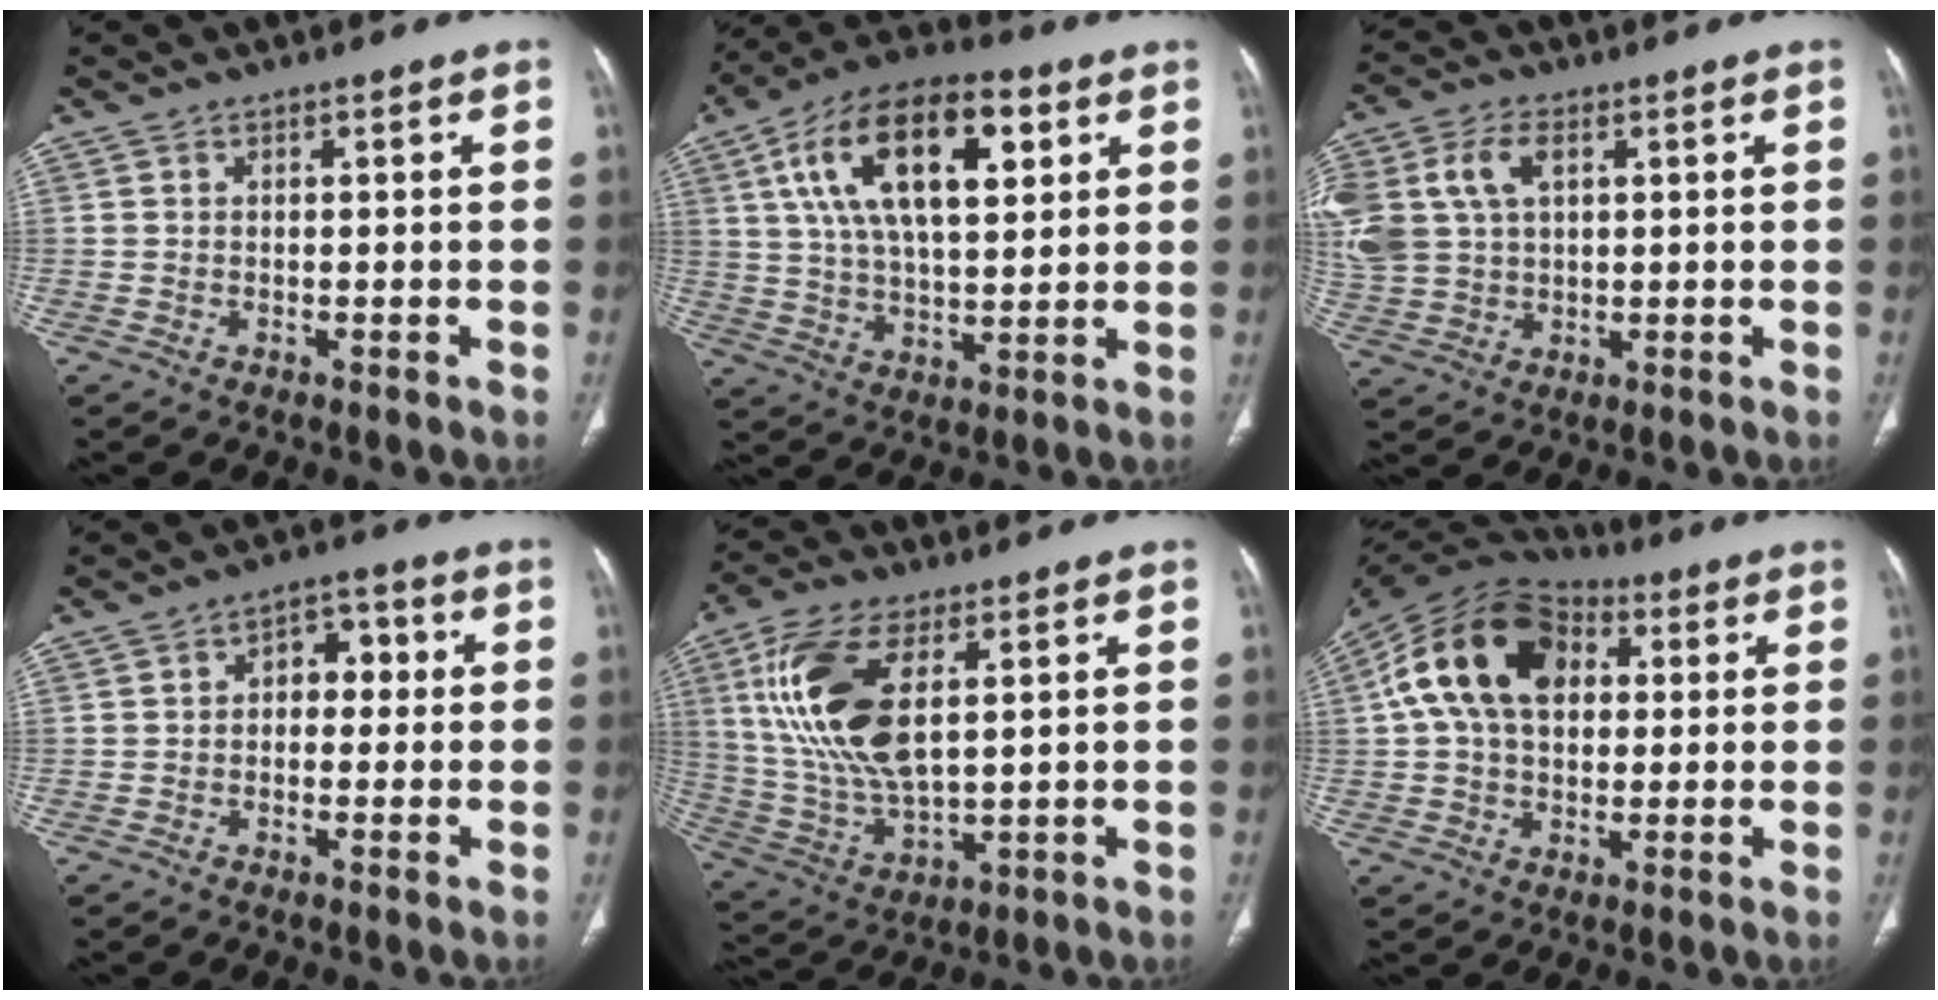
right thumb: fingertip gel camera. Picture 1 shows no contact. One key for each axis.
{"total": 20.8, "fx": 7.3, "fy": 9.9, "fz": 16.8, "tx": -0.277, "ty": 0.001, "tz": 0.121}
{"total": 16.0, "fx": 4.7, "fy": 10.9, "fz": 10.7, "tx": -0.266, "ty": 0.013, "tz": 0.096}
{"total": 5.5, "fx": 0.4, "fy": 3.8, "fz": 3.9, "tx": -0.025, "ty": 0.019, "tz": -0.003}
{"total": 17.5, "fx": 5.0, "fy": 8.0, "fz": 14.7, "tx": -0.309, "ty": -0.015, "tz": 0.103}
{"total": 18.6, "fx": 4.2, "fy": 12.4, "fz": 13.3, "tx": -0.227, "ty": 0.023, "tz": 0.063}